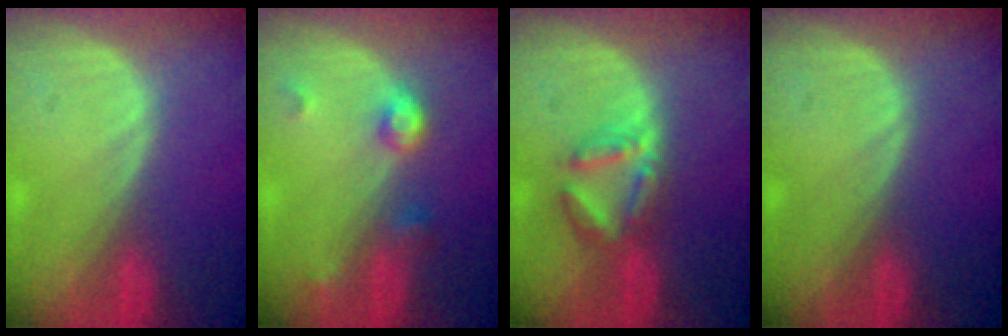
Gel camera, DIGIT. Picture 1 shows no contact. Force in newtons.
{"total": 3.9, "press": 3.6, "slide": 1.5}
{"total": 5.0, "press": 5.0, "slide": 0.5}
{"total": 0.0}